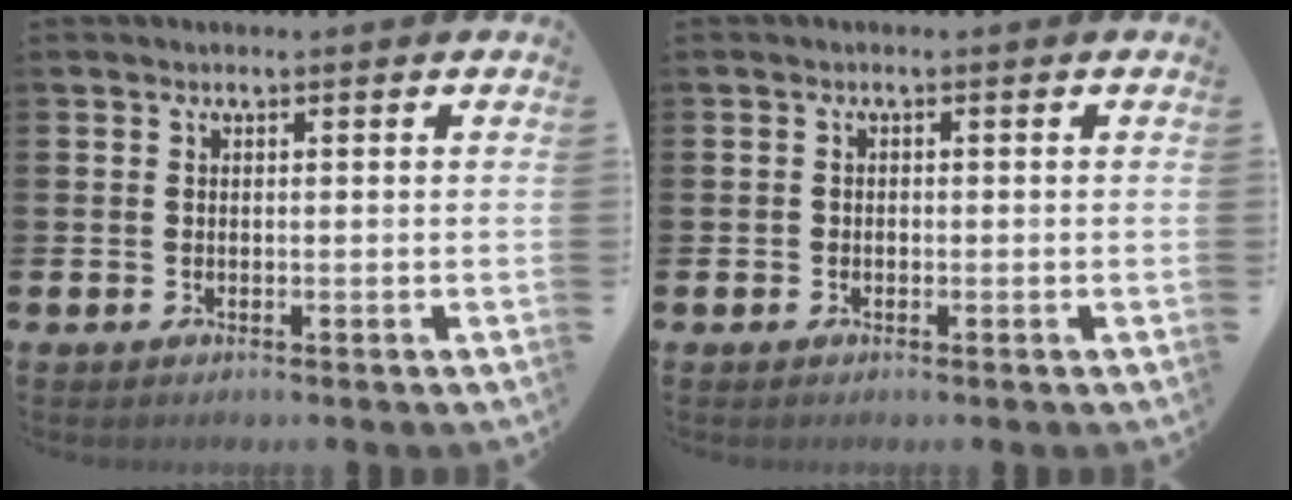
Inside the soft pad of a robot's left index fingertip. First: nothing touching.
{"total": 0.7, "force": [-0.4, 0.6, 0.1], "torque": [-0.001, 0.004, -0.010]}